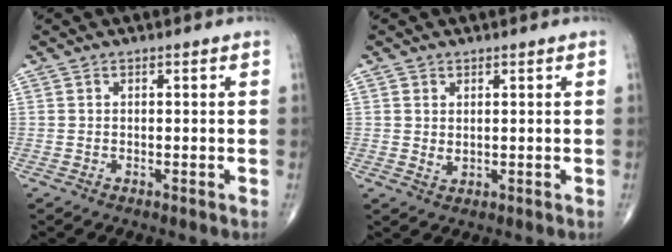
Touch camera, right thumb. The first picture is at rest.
{"total": 1.7, "force": [0.5, 1.2, 1.0], "torque": [-0.016, -0.007, 0.012]}